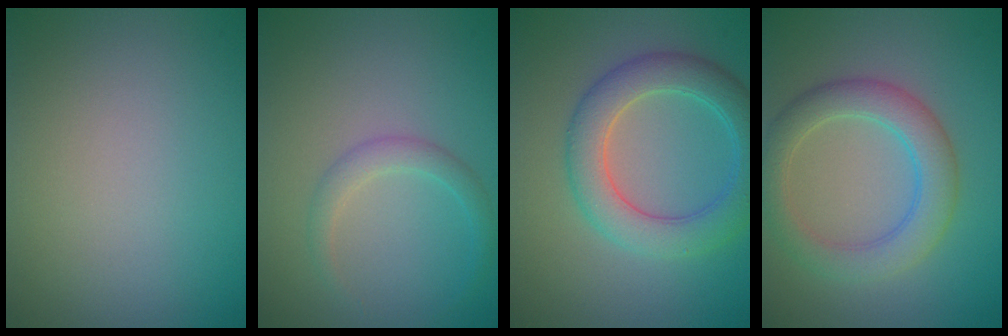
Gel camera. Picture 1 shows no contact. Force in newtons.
{"total": 1.7, "press": 1.7, "slide": 0.1}
{"total": 5.3, "press": 5.3, "slide": 0.3}
{"total": 4.5, "press": 4.5, "slide": 0.1}